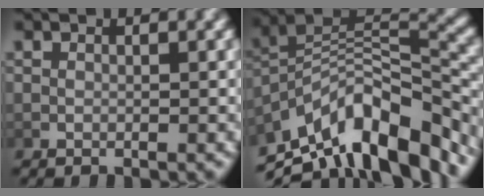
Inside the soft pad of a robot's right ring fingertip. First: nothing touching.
{"total": 13.6, "force": [-3.0, 8.7, 10.0], "torque": [-0.159, -0.014, -0.041]}